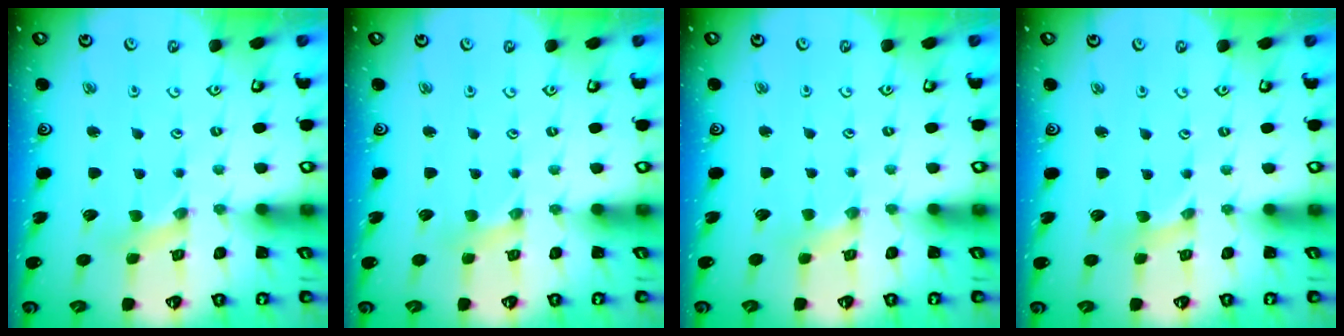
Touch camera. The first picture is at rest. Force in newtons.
{"total": 0.7, "press": 0.7, "slide": 0.2}
{"total": 0.9, "press": 0.9, "slide": 0.3}
{"total": 0.0}